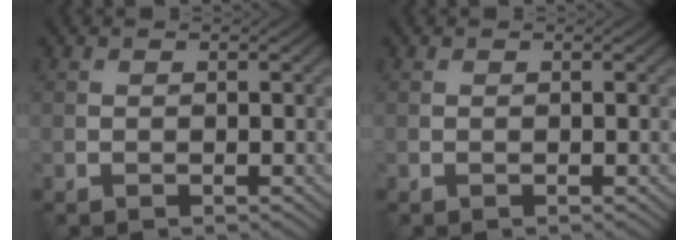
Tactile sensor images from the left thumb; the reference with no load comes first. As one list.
[{"total": 0.0}]